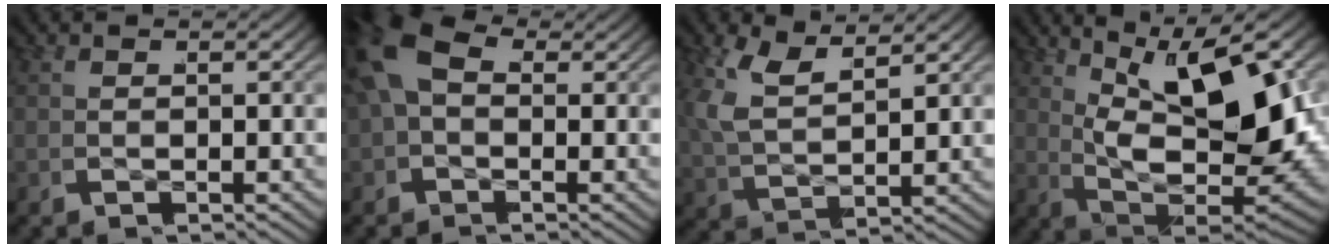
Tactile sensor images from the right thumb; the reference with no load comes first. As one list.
[{"total": 5.8, "force": [0.7, 4.4, 3.7], "torque": [-0.083, -0.004, 0.014]}, {"total": 5.6, "force": [2.3, 3.5, 3.7], "torque": [-0.110, -0.014, 0.059]}, {"total": 16.5, "force": [1.5, 8.6, 13.9], "torque": [-0.246, -0.048, 0.056]}]